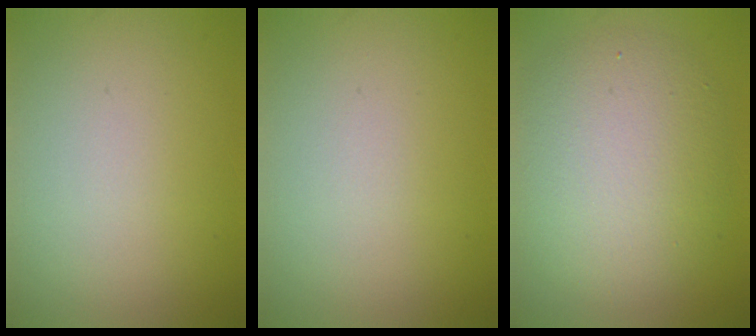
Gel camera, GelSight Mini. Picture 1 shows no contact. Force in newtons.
{"total": 0.0}
{"total": 6.6, "press": 6.6, "slide": 0.5}